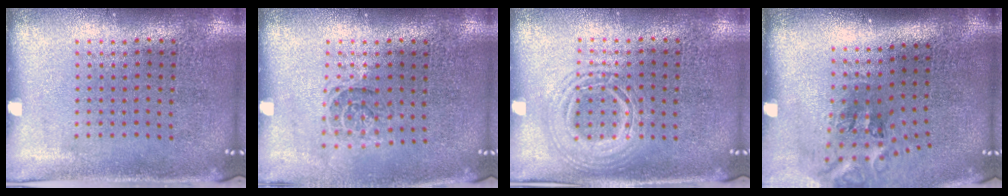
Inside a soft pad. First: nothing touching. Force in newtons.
{"total": 1.2, "press": 1.1, "slide": 0.5}
{"total": 2.5, "press": 2.5, "slide": 0.3}
{"total": 1.8, "press": 1.2, "slide": 1.3}